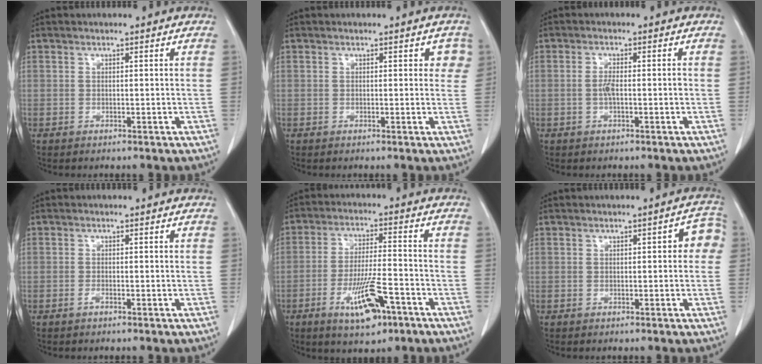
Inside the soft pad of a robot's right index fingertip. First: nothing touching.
{"total": 2.3, "force": [0.9, 1.5, 1.5], "torque": [-0.002, 0.009, 0.005]}
{"total": 2.5, "force": [-0.4, 0.5, 2.4], "torque": [-0.048, 0.003, -0.007]}
{"total": 0.6, "force": [-0.4, 0.1, 0.4], "torque": [-0.010, -0.001, -0.006]}
{"total": 9.6, "force": [-4.9, 2.1, 8.0], "torque": [-0.149, -0.007, -0.077]}
{"total": 3.7, "force": [0.4, 1.7, 3.3], "torque": [-0.026, 0.022, 0.001]}